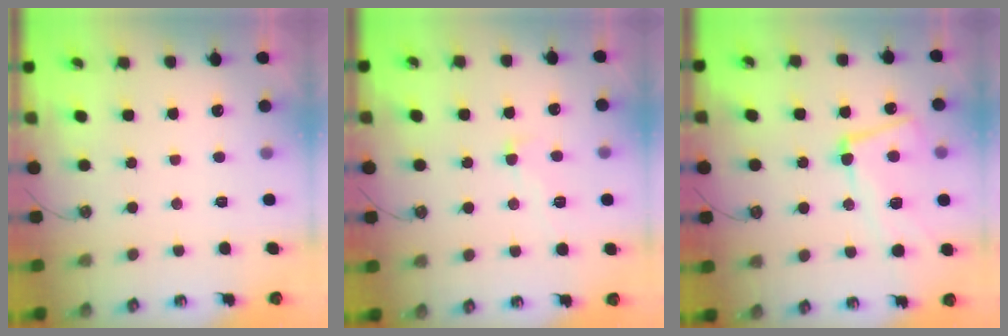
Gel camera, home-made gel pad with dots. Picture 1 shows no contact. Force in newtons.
{"total": 1.0, "press": 0.7, "slide": 0.8}
{"total": 9.4, "press": 9.2, "slide": 2.1}